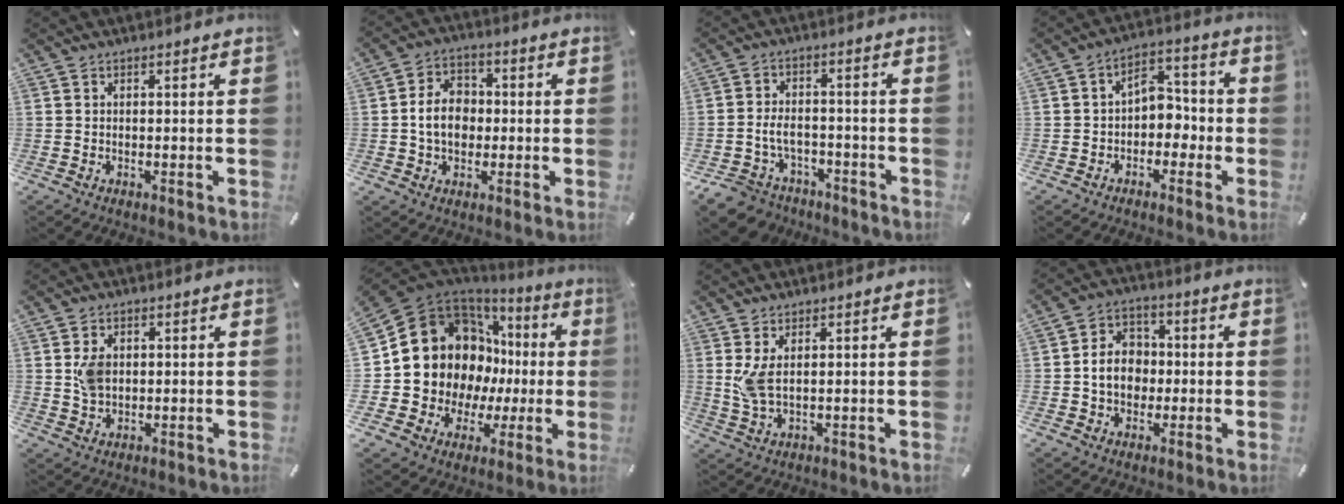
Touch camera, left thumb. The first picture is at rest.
{"total": 8.5, "force": [-0.6, 6.7, 5.2], "torque": [-0.098, 0.011, -0.012]}
{"total": 6.9, "force": [-3.1, 5.3, 3.1], "torque": [-0.080, 0.014, -0.060]}
{"total": 5.9, "force": [-1.2, 4.9, 2.9], "torque": [-0.043, 0.006, -0.027]}
{"total": 5.3, "force": [1.0, 3.9, 3.5], "torque": [-0.071, 0.001, 0.016]}
{"total": 16.0, "force": [4.2, 14.0, 6.6], "torque": [-0.108, -0.047, 0.103]}
{"total": 5.6, "force": [1.5, 2.4, 4.8], "torque": [-0.100, -0.005, 0.024]}
{"total": 8.9, "force": [-0.8, 7.5, 4.6], "torque": [-0.091, 0.018, -0.013]}